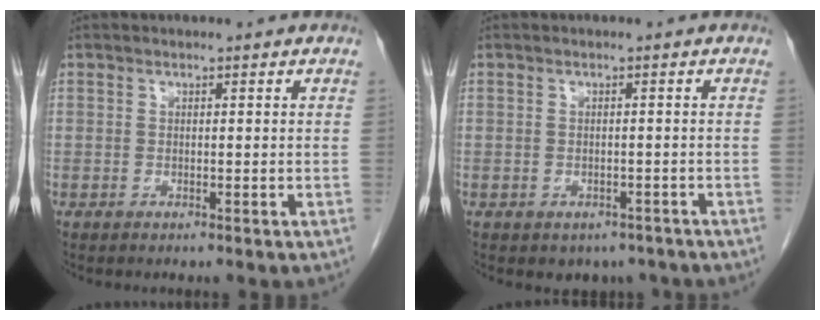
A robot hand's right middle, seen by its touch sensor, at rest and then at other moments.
{"total": 3.6, "force": [-2.7, 2.2, 0.7], "torque": [0.001, 0.008, -0.031]}